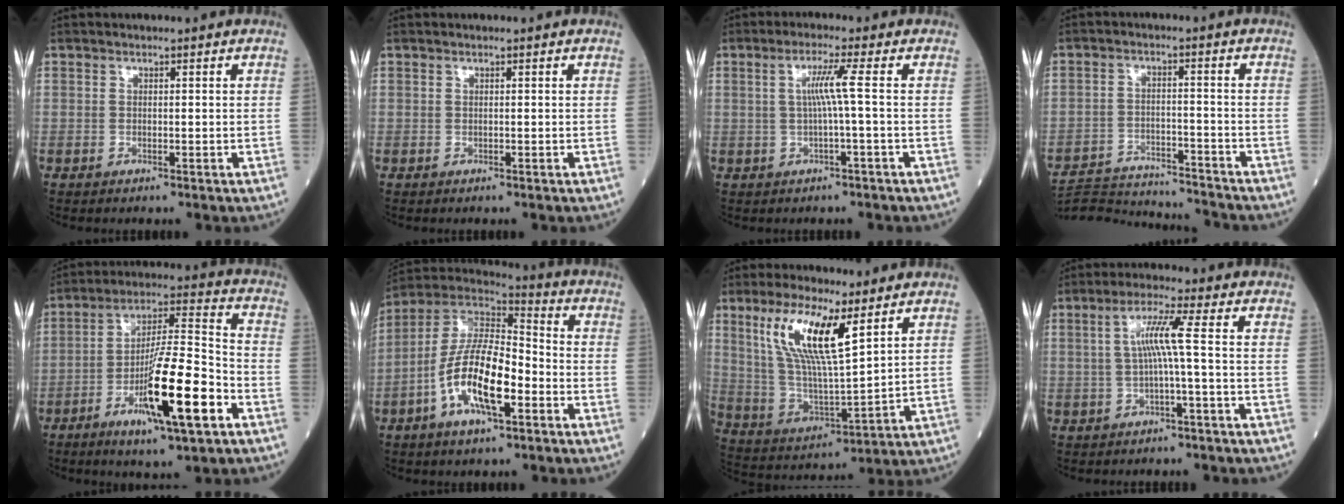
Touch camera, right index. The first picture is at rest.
{"total": 0.0}
{"total": 3.9, "force": [0.2, -1.2, 3.7], "torque": [-0.073, 0.004, 0.006]}
{"total": 15.6, "force": [-15.5, 0.3, 1.9], "torque": [-0.032, 0.010, -0.229]}
{"total": 16.0, "force": [-6.7, 1.5, 14.4], "torque": [-0.257, -0.013, -0.111]}
{"total": 14.2, "force": [-4.7, 4.3, 12.7], "torque": [-0.254, 0.008, -0.088]}
{"total": 13.4, "force": [6.6, 2.3, 11.5], "torque": [-0.241, 0.002, 0.132]}
{"total": 4.9, "force": [0.0, -0.4, 4.9], "torque": [-0.094, 0.017, 0.005]}